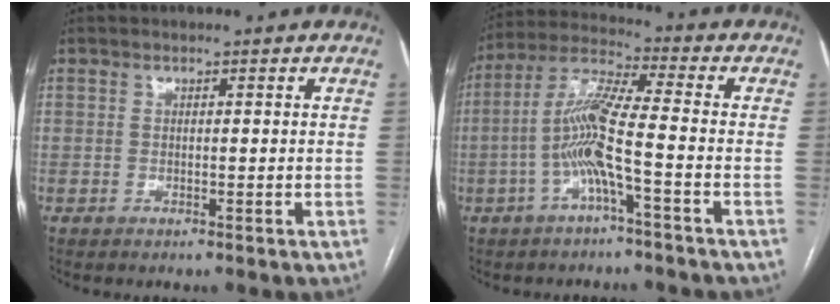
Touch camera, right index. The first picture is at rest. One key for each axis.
{"total": 9.3, "fx": -2.6, "fy": 0.1, "fz": 8.9, "tx": -0.187, "ty": 0.015, "tz": -0.057}